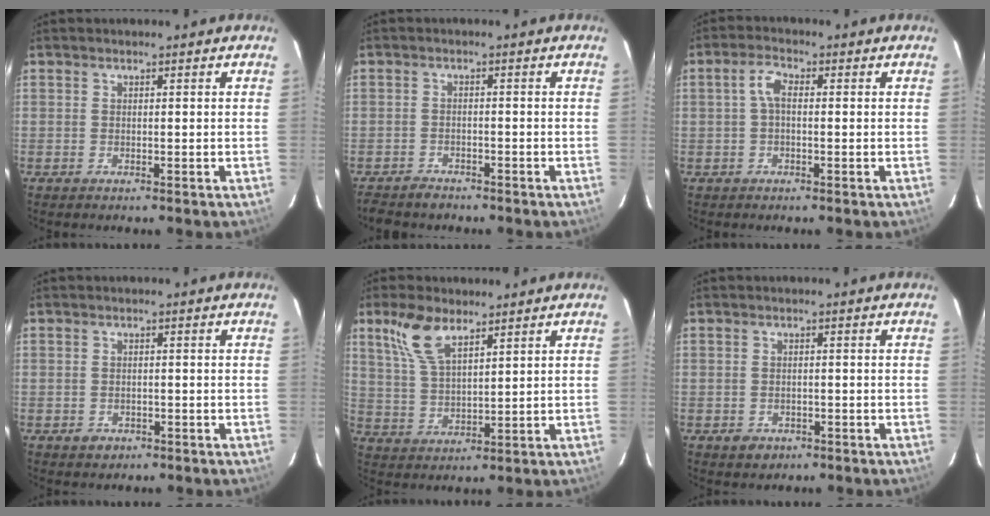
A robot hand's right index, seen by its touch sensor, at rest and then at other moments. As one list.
[{"total": 5.7, "force": [-5.0, 2.2, 1.6], "torque": [-0.047, -0.007, -0.081]}, {"total": 3.1, "force": [0.0, 1.6, 2.6], "torque": [-0.055, 0.011, 0.000]}, {"total": 2.3, "force": [-1.3, 1.8, 0.8], "torque": [-0.014, -0.001, -0.014]}, {"total": 8.6, "force": [5.5, 3.5, 5.6], "torque": [-0.118, 0.012, 0.117]}, {"total": 3.0, "force": [-1.6, 2.3, 1.1], "torque": [-0.023, -0.001, -0.017]}]